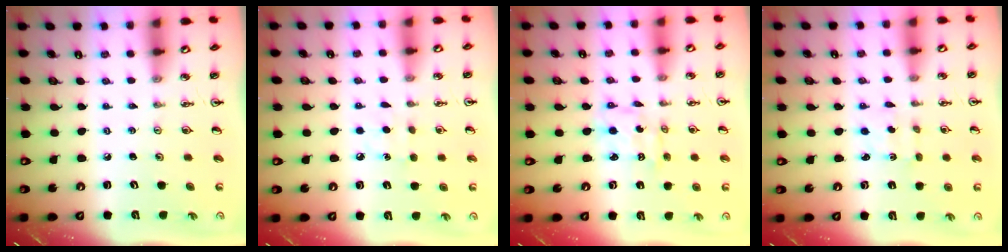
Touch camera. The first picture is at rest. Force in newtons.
{"total": 6.3, "press": 6.2, "slide": 0.8}
{"total": 2.7, "press": 2.7, "slide": 0.2}
{"total": 2.8, "press": 2.8, "slide": 0.5}